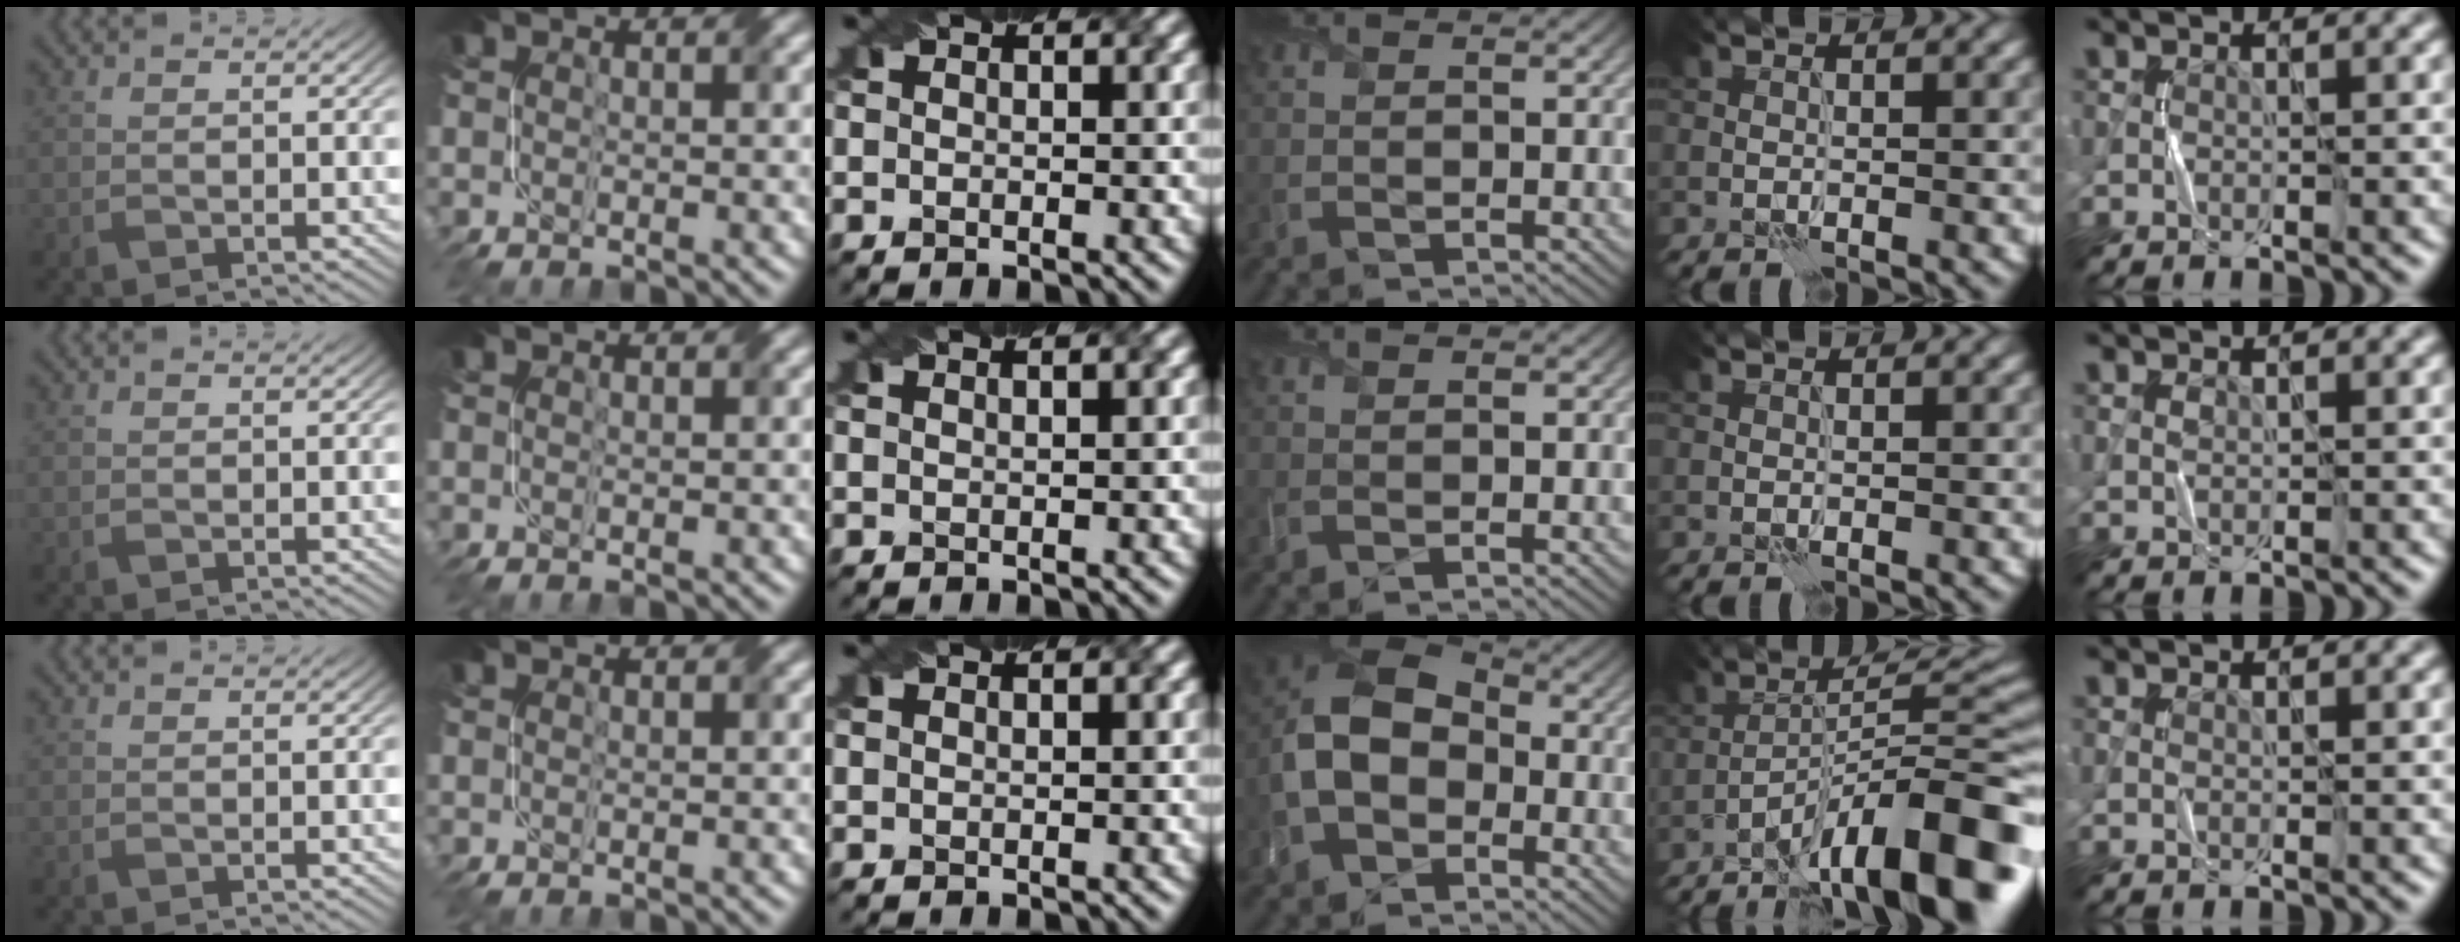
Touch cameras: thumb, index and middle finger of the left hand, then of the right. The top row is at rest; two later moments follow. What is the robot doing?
{"motion": "fold", "object": "netting"}